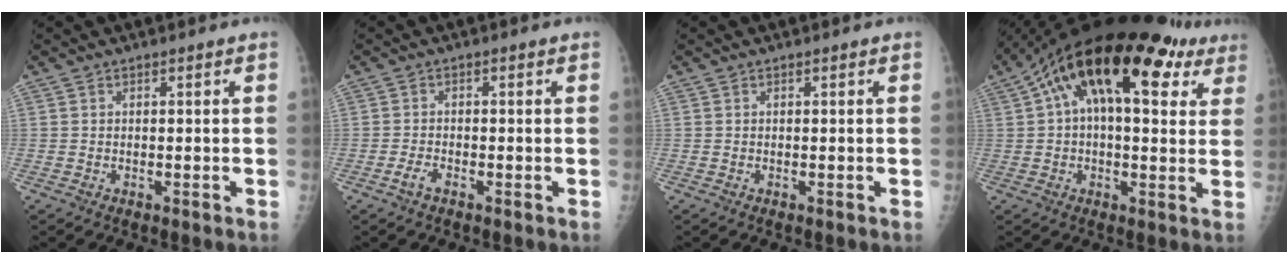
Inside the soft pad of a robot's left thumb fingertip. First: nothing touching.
{"total": 1.9, "force": [-1.2, 0.9, 1.2], "torque": [-0.029, 0.006, -0.025]}
{"total": 0.0}
{"total": 23.4, "force": [10.2, 11.4, 17.8], "torque": [-0.256, 0.040, 0.150]}